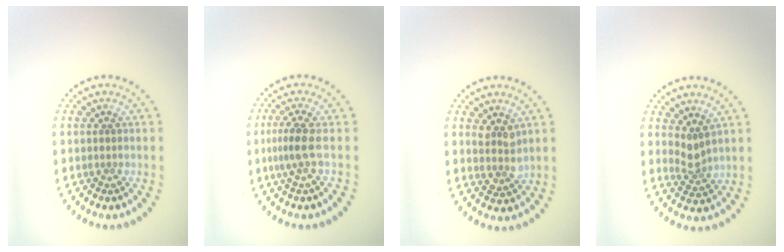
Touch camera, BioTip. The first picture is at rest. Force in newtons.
{"total": 2.2, "press": 1.6, "slide": 1.6}
{"total": 1.9, "press": 1.6, "slide": 1.1}
{"total": 2.0, "press": 1.4, "slide": 1.4}